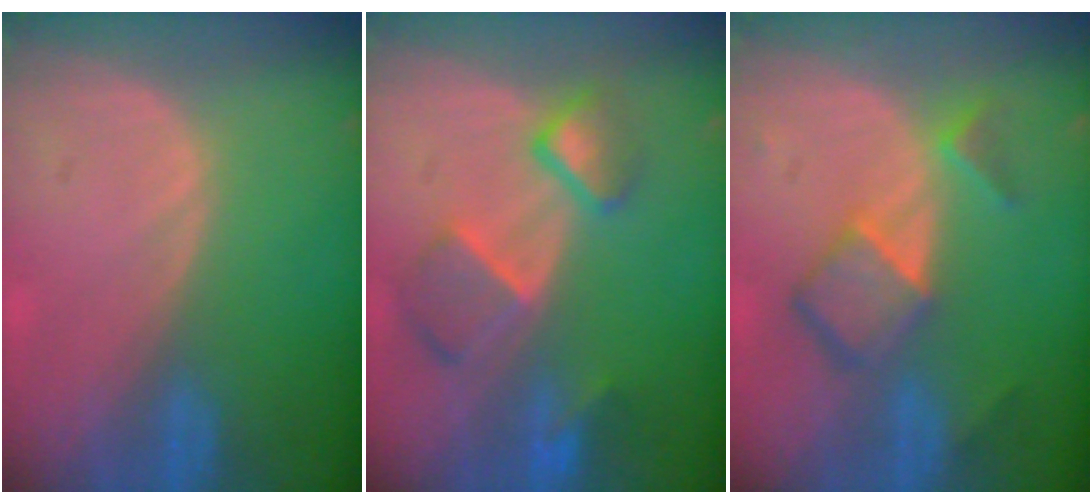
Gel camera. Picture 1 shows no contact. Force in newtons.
{"total": 7.6, "press": 6.7, "slide": 3.5}
{"total": 6.9, "press": 6.0, "slide": 3.5}